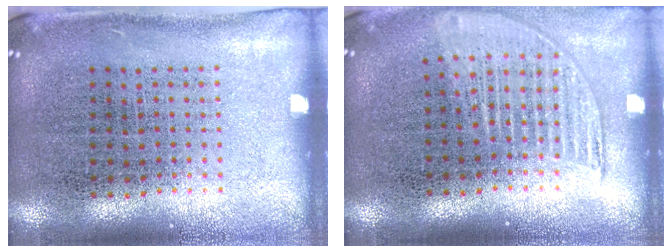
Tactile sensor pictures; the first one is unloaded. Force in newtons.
{"total": 1.3, "press": 1.2, "slide": 0.6}